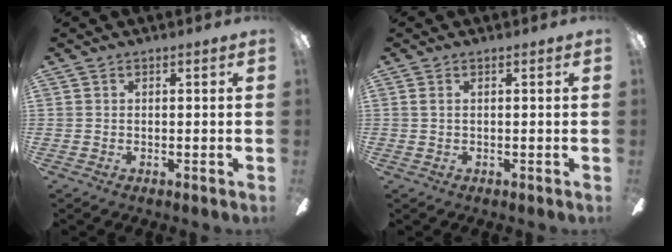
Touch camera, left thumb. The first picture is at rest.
{"total": 0.8, "force": [0.1, 0.2, 0.7], "torque": [-0.015, 0.001, 0.001]}